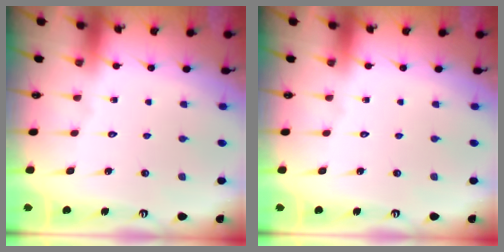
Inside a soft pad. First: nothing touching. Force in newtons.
{"total": 0.0}